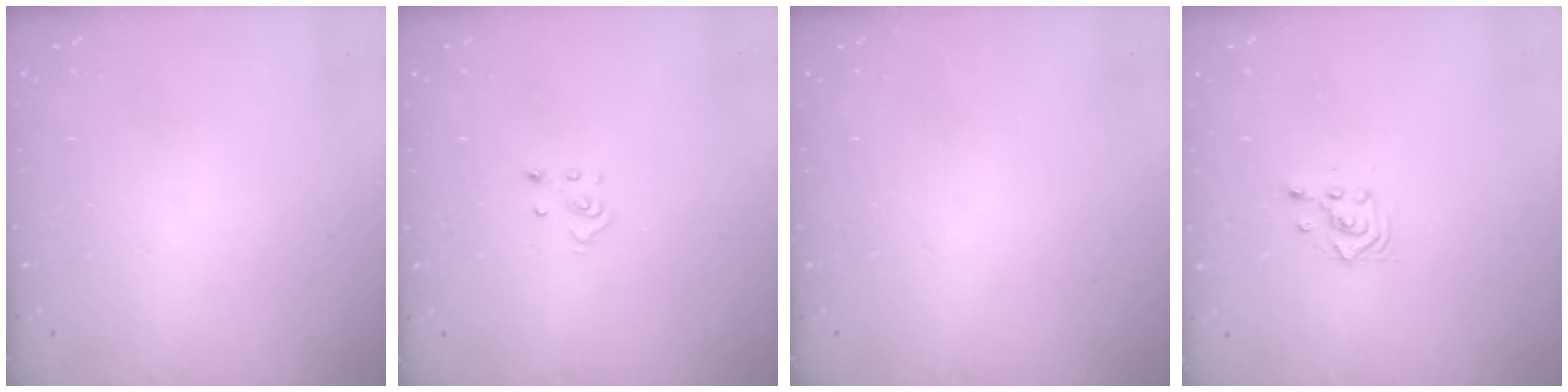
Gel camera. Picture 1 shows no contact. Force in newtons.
{"total": 2.8, "press": 2.8, "slide": 0.3}
{"total": 0.0}
{"total": 2.3, "press": 2.3, "slide": 0.1}